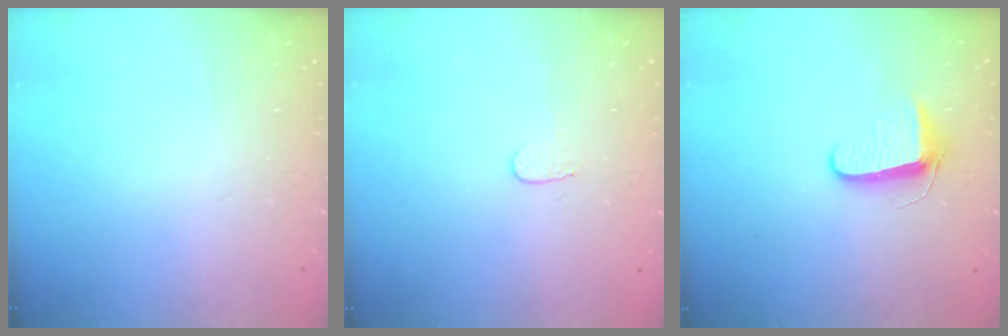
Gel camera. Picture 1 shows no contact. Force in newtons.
{"total": 3.2, "press": 3.2, "slide": 0.3}
{"total": 7.8, "press": 7.7, "slide": 1.1}